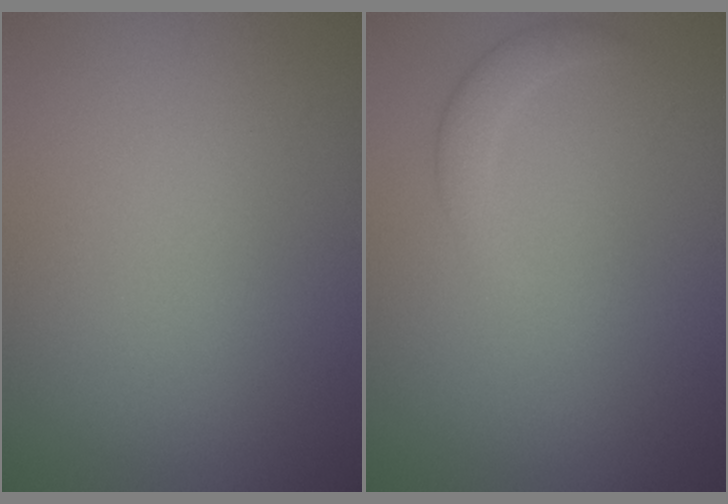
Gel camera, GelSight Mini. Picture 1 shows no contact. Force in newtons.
{"total": 1.8, "press": 1.7, "slide": 0.2}